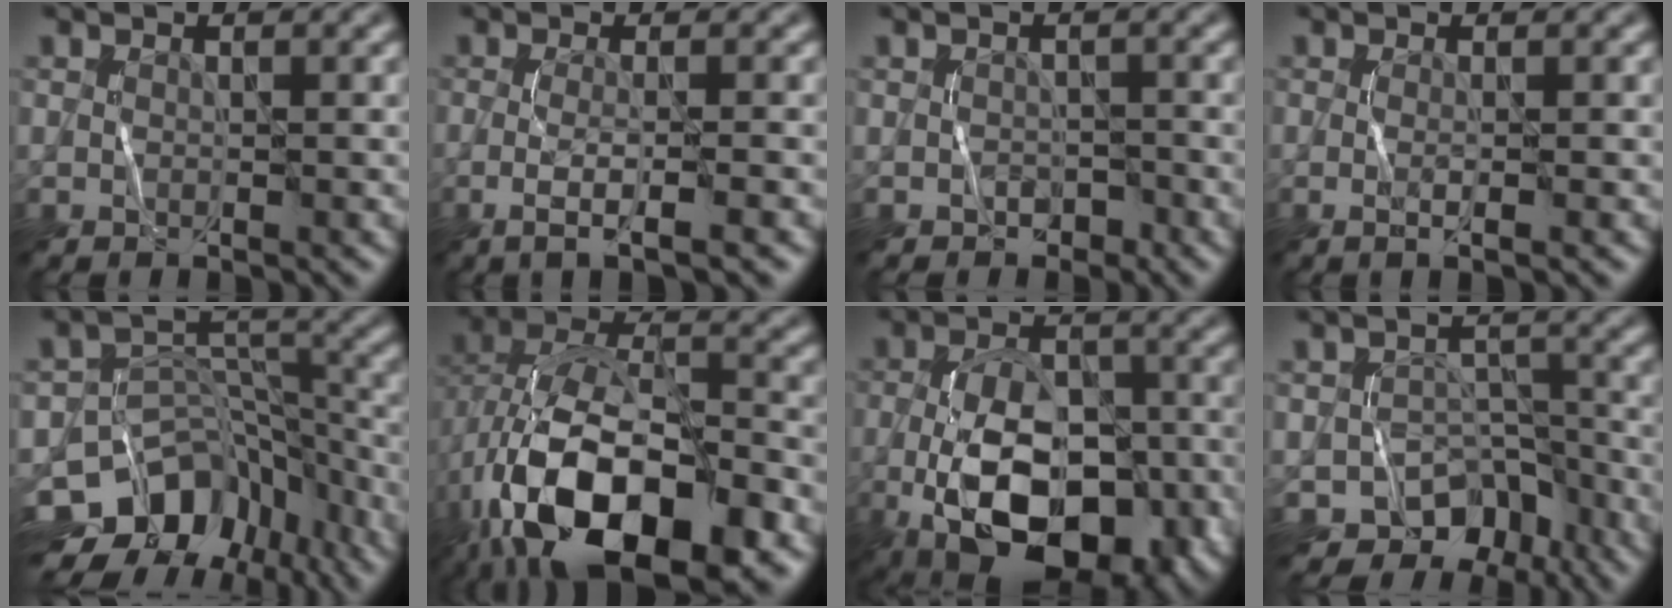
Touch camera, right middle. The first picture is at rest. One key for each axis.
{"total": 2.9, "fx": -1.0, "fy": 0.5, "fz": 2.7, "tx": -0.041, "ty": -0.009, "tz": -0.024}
{"total": 1.0, "fx": -0.7, "fy": 0.7, "fz": -0.1, "tx": 0.008, "ty": 0.001, "tz": -0.011}
{"total": 1.3, "fx": 0.0, "fy": 0.4, "fz": 1.2, "tx": -0.016, "ty": -0.010, "tz": -0.006}
{"total": 11.4, "fx": -6.8, "fy": 7.7, "fz": 4.8, "tx": -0.070, "ty": 0.008, "tz": -0.102}
{"total": 15.4, "fx": -6.9, "fy": 7.7, "fz": 11.4, "tx": -0.204, "ty": -0.016, "tz": -0.126}
{"total": 12.5, "fx": -4.3, "fy": 6.9, "fz": 9.5, "tx": -0.161, "ty": -0.023, "tz": -0.064}
{"total": 7.5, "fx": -5.8, "fy": 4.5, "fz": 1.4, "tx": 0.015, "ty": -0.001, "tz": -0.073}